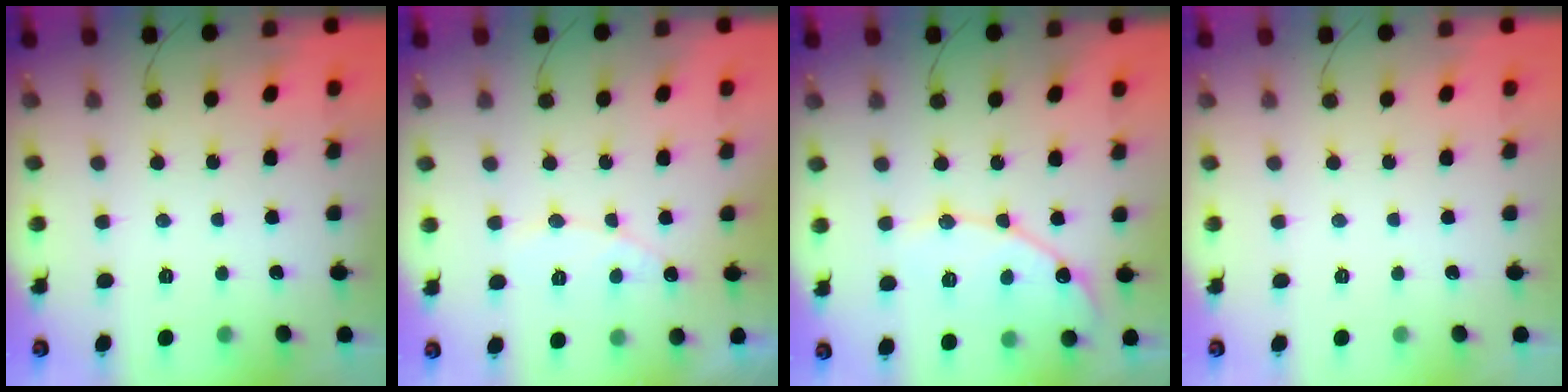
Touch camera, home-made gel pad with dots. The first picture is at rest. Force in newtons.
{"total": 7.2, "press": 7.2, "slide": 0.5}
{"total": 11.7, "press": 11.7, "slide": 0.9}
{"total": 0.0}